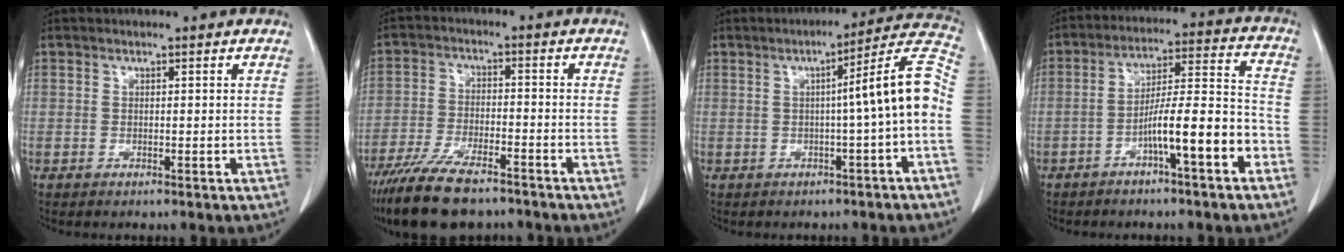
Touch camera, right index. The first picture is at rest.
{"total": 12.6, "force": [-9.9, 3.4, 7.0], "torque": [-0.126, -0.025, -0.165]}
{"total": 10.0, "force": [-1.1, -1.1, 9.9], "torque": [-0.126, 0.024, -0.020]}
{"total": 10.9, "force": [-5.0, 0.7, 9.6], "torque": [-0.156, 0.025, -0.080]}